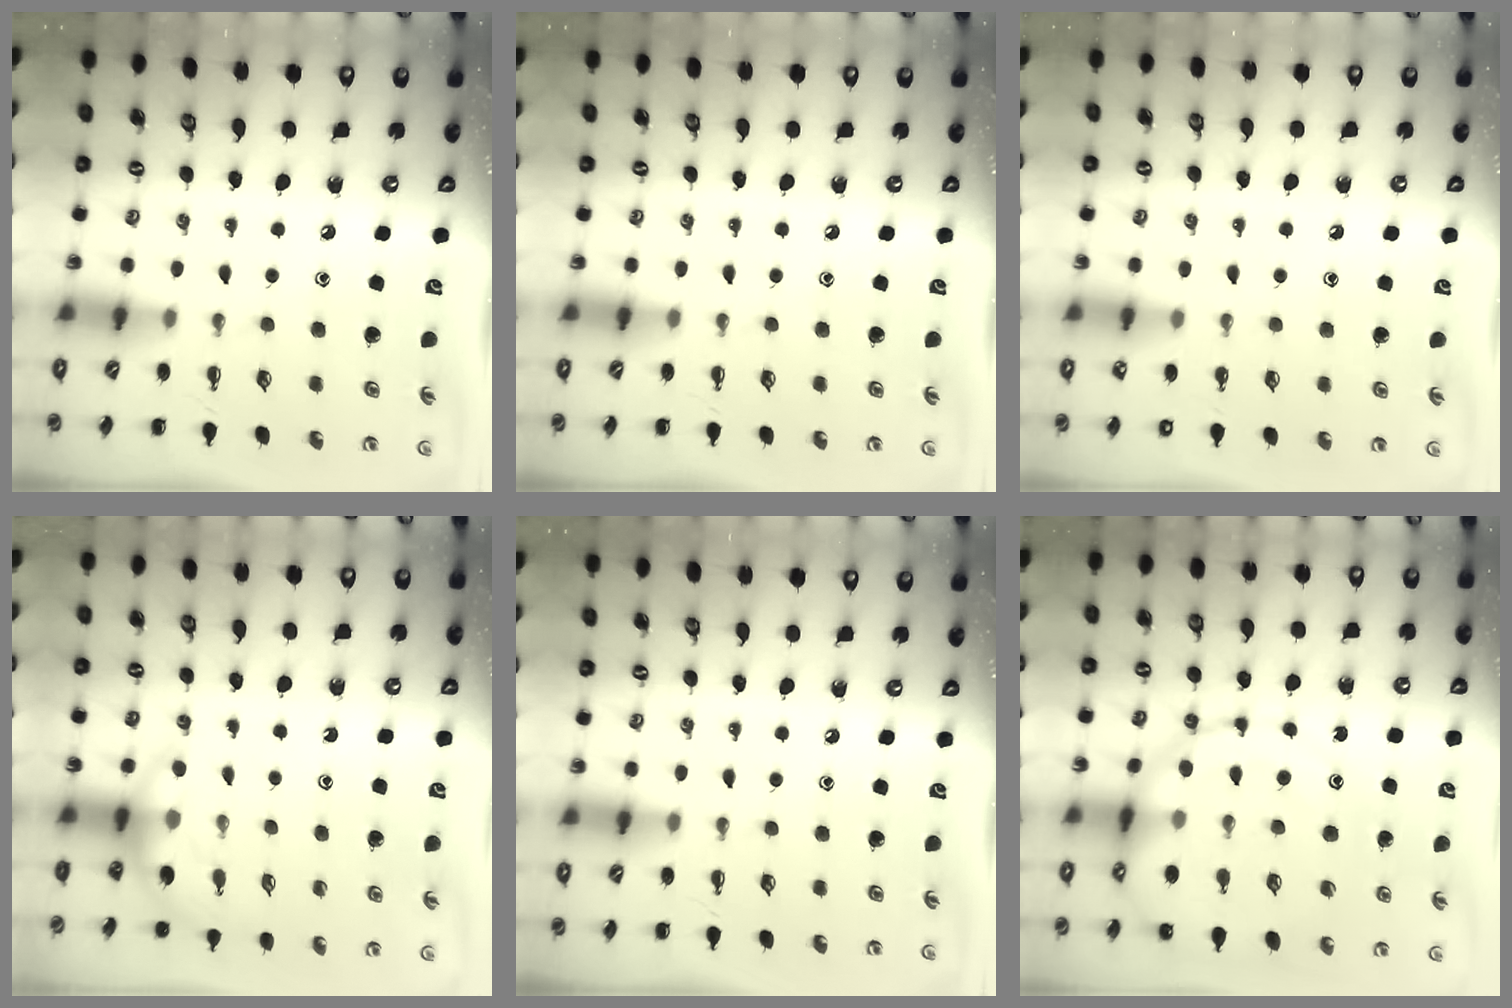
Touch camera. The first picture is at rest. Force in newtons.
{"total": 0.0}
{"total": 1.3, "press": 1.3, "slide": 0.1}
{"total": 4.7, "press": 4.6, "slide": 1.2}
{"total": 0.0}
{"total": 16.9, "press": 16.8, "slide": 2.0}